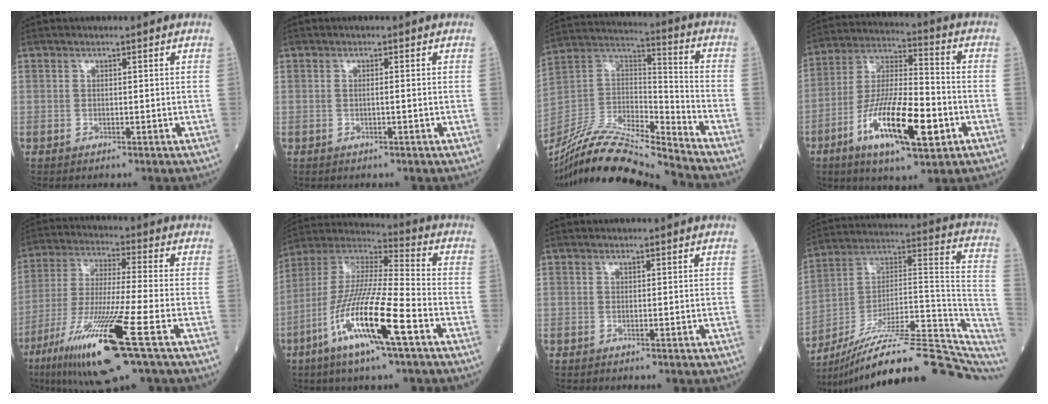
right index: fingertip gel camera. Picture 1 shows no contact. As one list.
[{"total": 0.6, "force": [0.0, -0.1, 0.6], "torque": [-0.012, 0.001, 0.003]}, {"total": 19.9, "force": [-18.4, 0.2, 7.5], "torque": [-0.160, 0.014, -0.334]}, {"total": 16.3, "force": [-6.1, 3.8, 14.7], "torque": [-0.283, -0.013, -0.102]}, {"total": 17.6, "force": [-8.4, 0.1, 15.5], "torque": [-0.317, -0.046, -0.154]}, {"total": 17.0, "force": [-7.3, 1.1, 15.3], "torque": [-0.314, -0.020, -0.140]}, {"total": 0.0}, {"total": 26.2, "force": [-19.9, 4.6, 16.5], "torque": [-0.184, 0.040, -0.298]}]